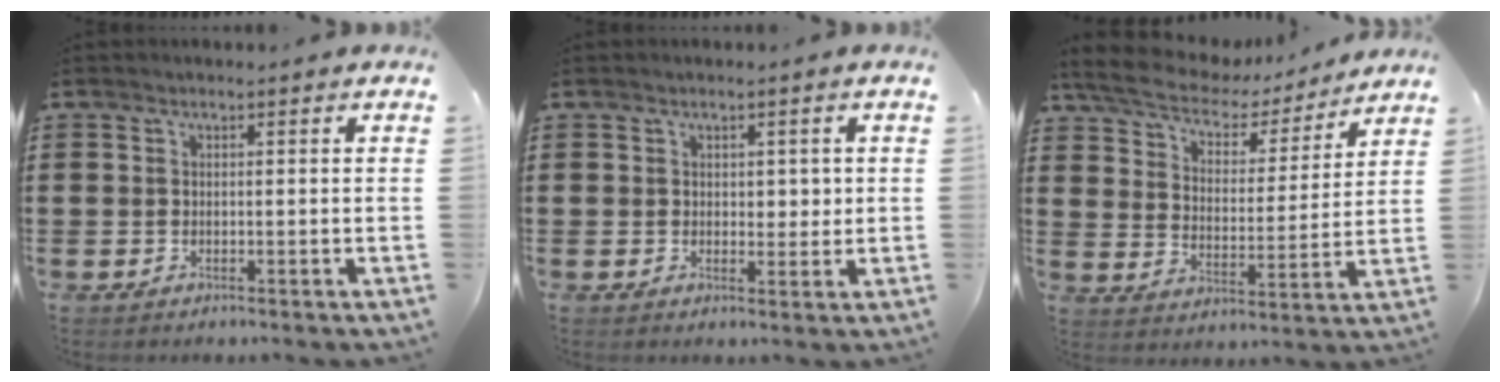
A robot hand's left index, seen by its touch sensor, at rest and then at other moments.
{"total": 2.0, "force": [0.9, 1.3, 1.2], "torque": [-0.011, 0.000, 0.012]}
{"total": 6.1, "force": [5.6, 1.8, 1.8], "torque": [-0.067, -0.033, 0.093]}